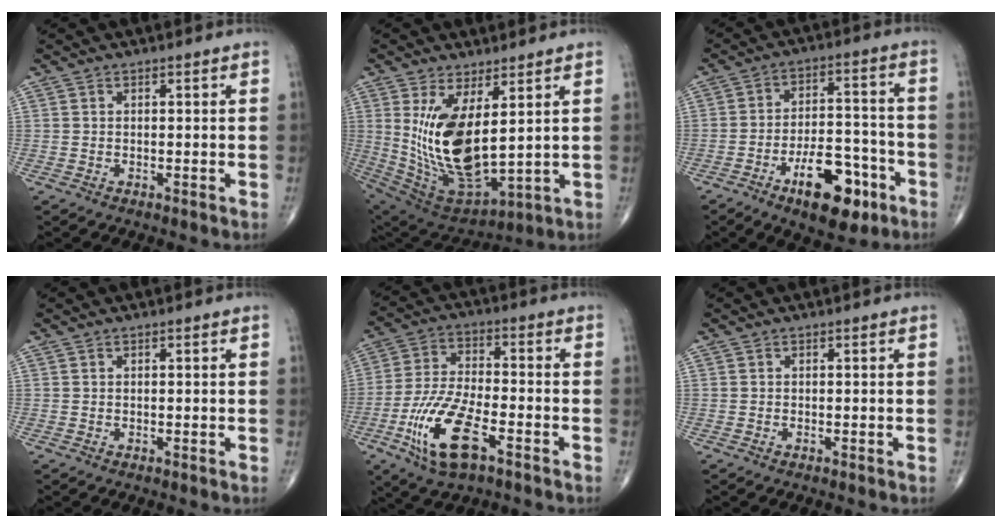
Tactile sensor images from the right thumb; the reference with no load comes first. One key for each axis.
{"total": 17.0, "fx": 3.4, "fy": 7.4, "fz": 14.9, "tx": -0.281, "ty": -0.035, "tz": 0.091}
{"total": 13.9, "fx": -7.2, "fy": 6.2, "fz": 10.1, "tx": -0.129, "ty": 0.043, "tz": -0.108}
{"total": 0.0}
{"total": 14.3, "fx": -6.4, "fy": 5.5, "fz": 11.6, "tx": -0.238, "ty": 0.017, "tz": -0.117}
{"total": 0.0}